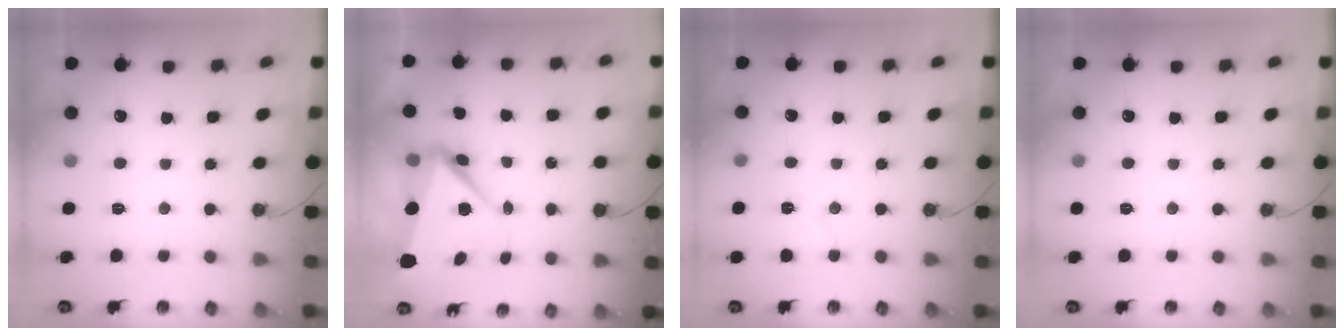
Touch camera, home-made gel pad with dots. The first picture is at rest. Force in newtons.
{"total": 6.8, "press": 6.6, "slide": 1.3}
{"total": 4.6, "press": 4.3, "slide": 1.7}
{"total": 0.0}